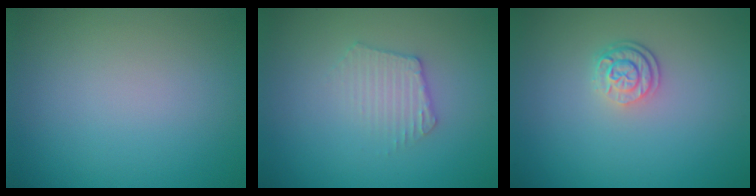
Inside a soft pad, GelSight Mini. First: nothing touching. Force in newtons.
{"total": 2.4, "press": 2.4, "slide": 0.3}
{"total": 2.6, "press": 1.9, "slide": 1.7}